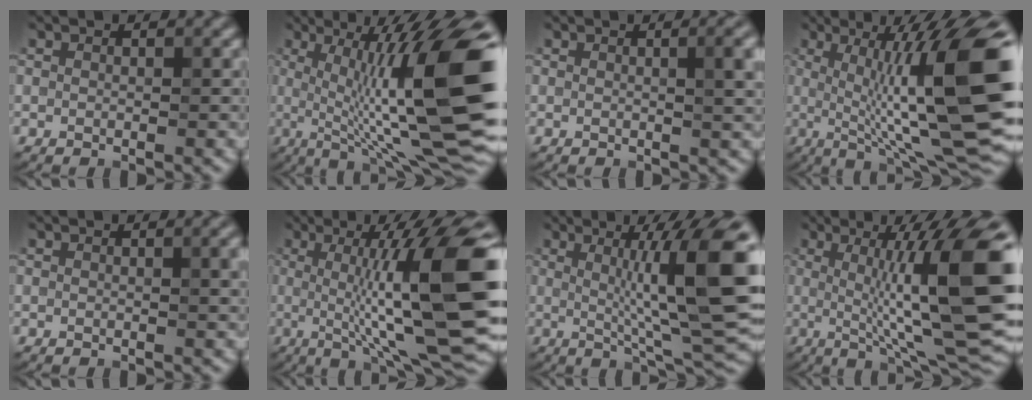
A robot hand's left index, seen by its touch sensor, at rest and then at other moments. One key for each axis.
{"total": 15.1, "fx": -0.2, "fy": 3.0, "fz": 14.8, "tx": -0.198, "ty": 0.021, "tz": -0.005}
{"total": 3.4, "fx": 0.6, "fy": 1.0, "fz": 3.2, "tx": -0.032, "ty": 0.010, "tz": 0.003}
{"total": 15.4, "fx": 0.2, "fy": 3.3, "fz": 15.1, "tx": -0.200, "ty": 0.019, "tz": -0.002}
{"total": 2.1, "fx": 0.5, "fy": 0.6, "fz": 2.0, "tx": -0.019, "ty": 0.005, "tz": 0.004}
{"total": 13.7, "fx": 0.1, "fy": 2.7, "fz": 13.5, "tx": -0.184, "ty": 0.012, "tz": -0.004}
{"total": 11.1, "fx": 1.2, "fy": 1.7, "fz": 10.9, "tx": -0.141, "ty": 0.003, "tz": 0.024}
{"total": 14.0, "fx": 0.4, "fy": 2.8, "fz": 13.7, "tx": -0.177, "ty": 0.015, "tz": 0.003}